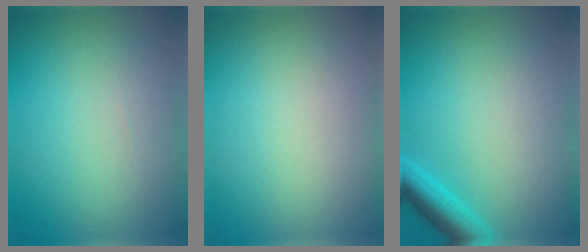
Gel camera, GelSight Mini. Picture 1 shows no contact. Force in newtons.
{"total": 0.0}
{"total": 2.9, "press": 2.9, "slide": 0.2}